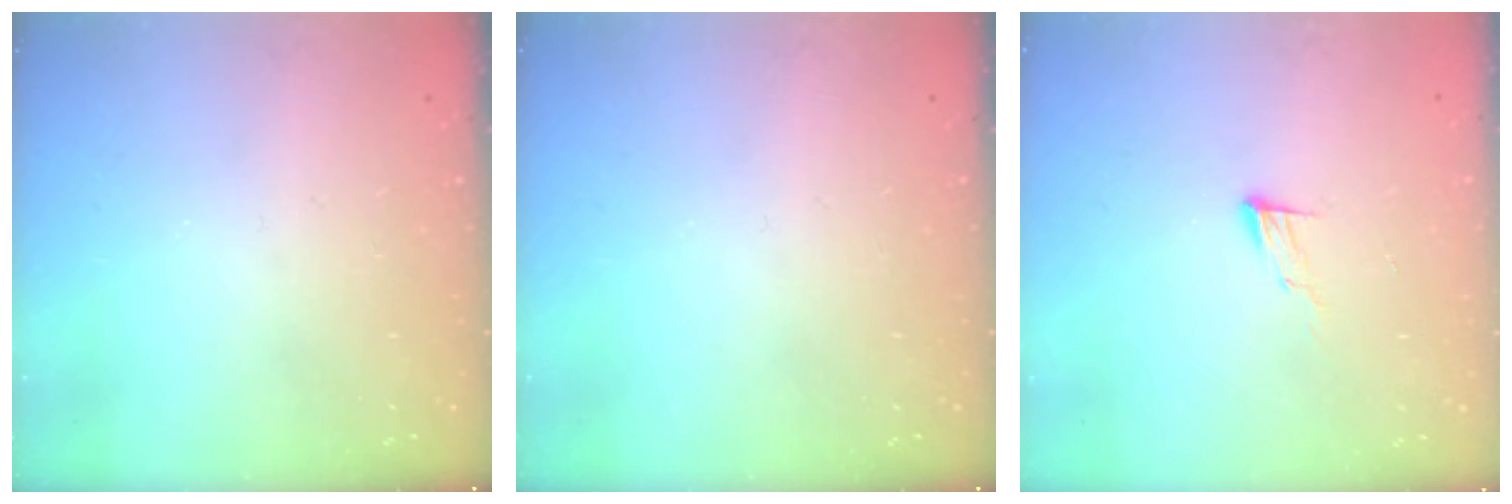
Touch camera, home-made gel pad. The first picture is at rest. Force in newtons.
{"total": 0.0}
{"total": 6.2, "press": 6.2, "slide": 0.6}